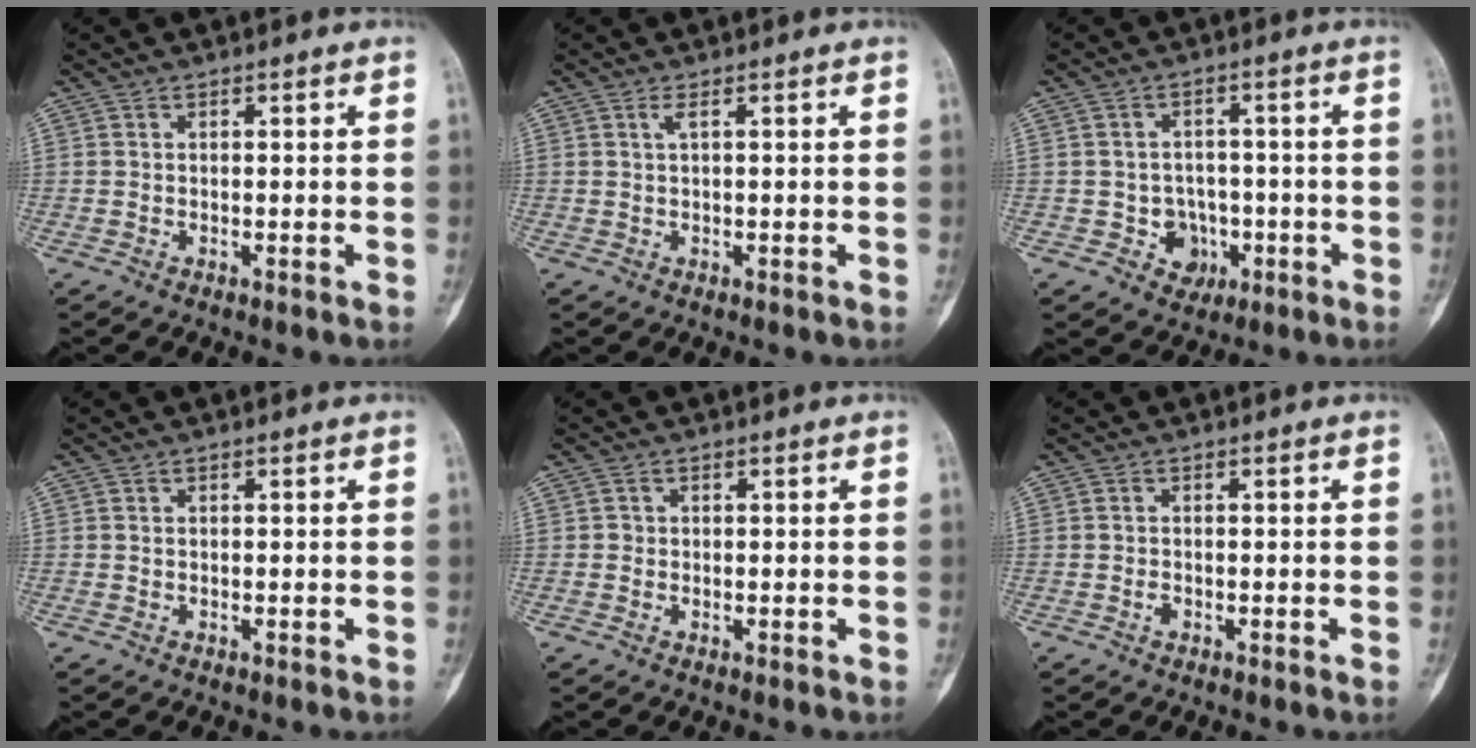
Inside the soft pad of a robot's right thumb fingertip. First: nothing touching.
{"total": 1.0, "force": [0.4, 0.0, 0.9], "torque": [-0.025, 0.004, 0.010]}
{"total": 5.3, "force": [-1.7, 4.7, 1.6], "torque": [0.009, 0.016, -0.019]}
{"total": 0.0}
{"total": 0.8, "force": [0.0, 0.8, 0.1], "torque": [0.002, 0.003, -0.001]}
{"total": 0.7, "force": [-0.4, 0.4, 0.4], "torque": [-0.008, 0.001, -0.008]}